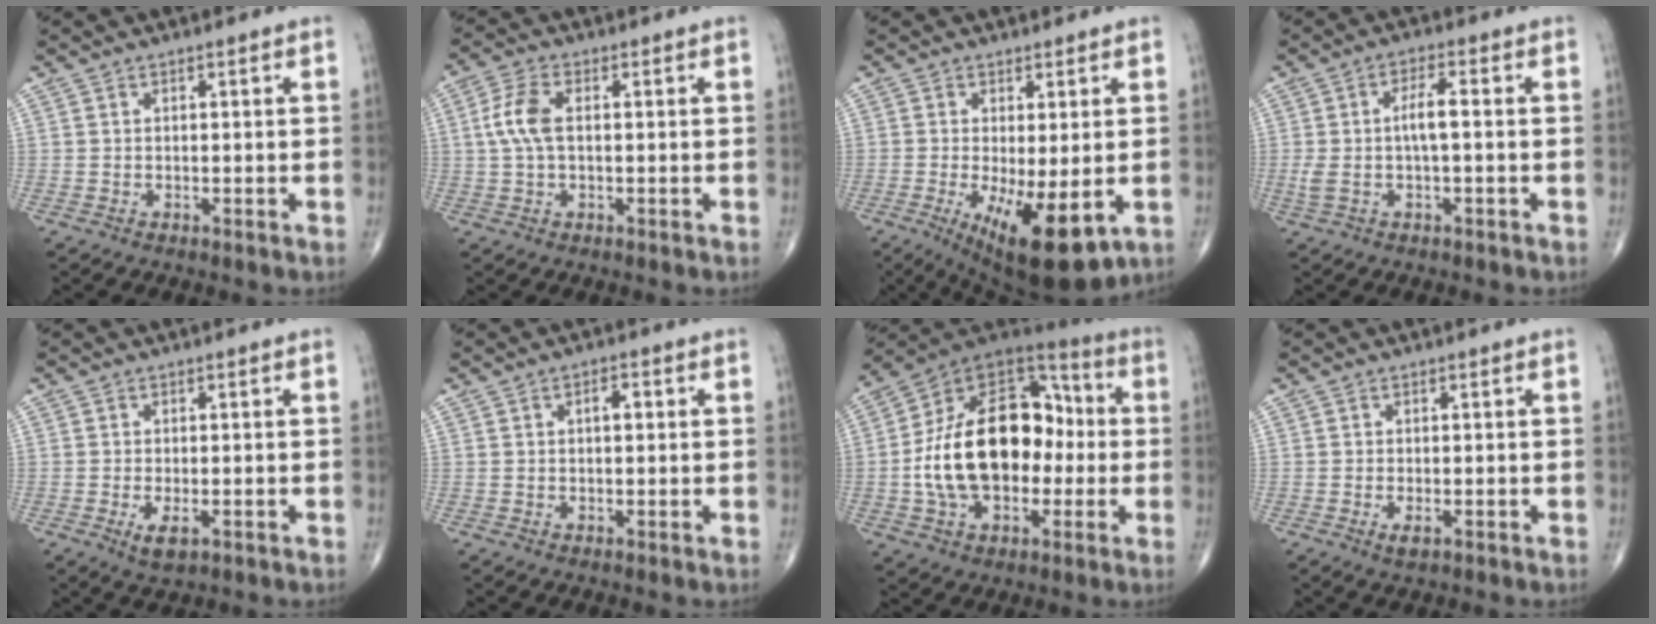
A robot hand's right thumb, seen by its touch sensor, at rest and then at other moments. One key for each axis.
{"total": 6.0, "fx": 0.6, "fy": 3.0, "fz": 5.1, "tx": -0.124, "ty": 0.016, "tz": 0.008}
{"total": 12.7, "fx": -3.6, "fy": 4.2, "fz": 11.4, "tx": -0.180, "ty": -0.025, "tz": -0.040}
{"total": 5.7, "fx": -0.1, "fy": 1.4, "fz": 5.6, "tx": -0.130, "ty": 0.018, "tz": -0.003}
{"total": 3.4, "fx": -1.3, "fy": 1.4, "fz": 2.8, "tx": -0.050, "ty": -0.007, "tz": -0.019}
{"total": 2.3, "fx": 0.5, "fy": 1.1, "fz": 1.9, "tx": -0.025, "ty": 0.005, "tz": 0.003}
{"total": 24.2, "fx": -1.7, "fy": 15.4, "fz": 18.6, "tx": -0.301, "ty": 0.038, "tz": -0.026}
{"total": 1.7, "fx": -0.8, "fy": 0.6, "fz": 1.4, "tx": -0.027, "ty": -0.003, "tz": -0.013}